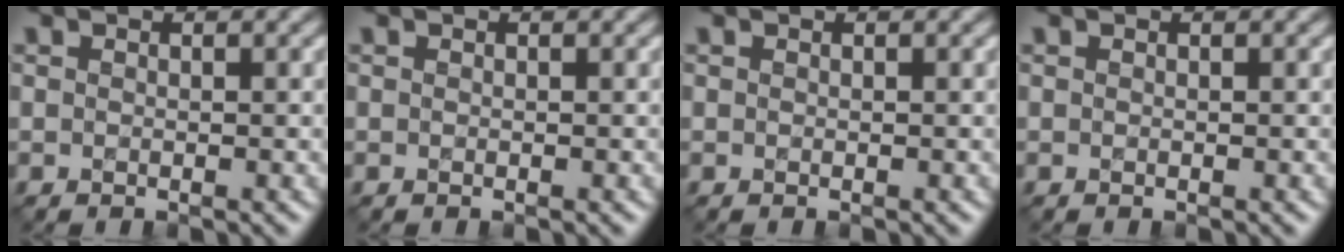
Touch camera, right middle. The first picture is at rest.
{"total": 0.0}
{"total": 0.0}
{"total": 0.0}